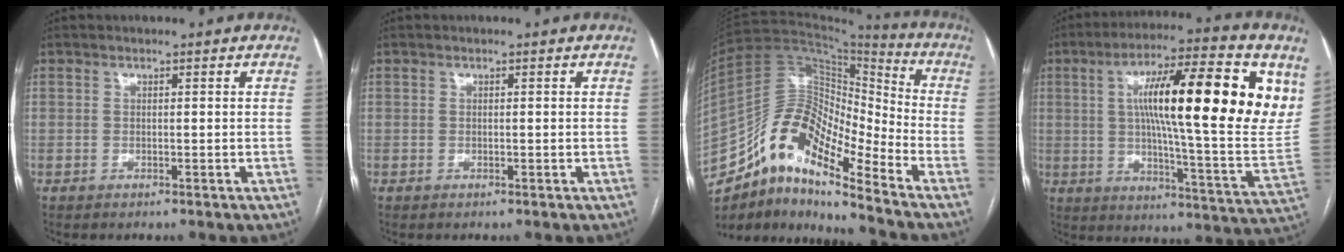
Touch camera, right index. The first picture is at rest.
{"total": 0.0}
{"total": 15.1, "force": [-11.1, 4.1, 9.5], "torque": [-0.164, 0.055, -0.195]}
{"total": 25.0, "force": [7.9, 3.4, 23.5], "torque": [-0.324, 0.019, 0.111]}